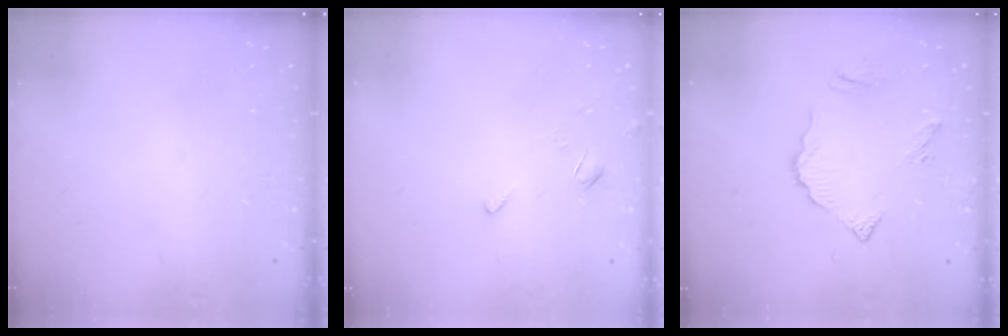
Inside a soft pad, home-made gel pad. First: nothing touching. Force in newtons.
{"total": 2.5, "press": 2.5, "slide": 0.5}
{"total": 8.4, "press": 8.4, "slide": 0.9}